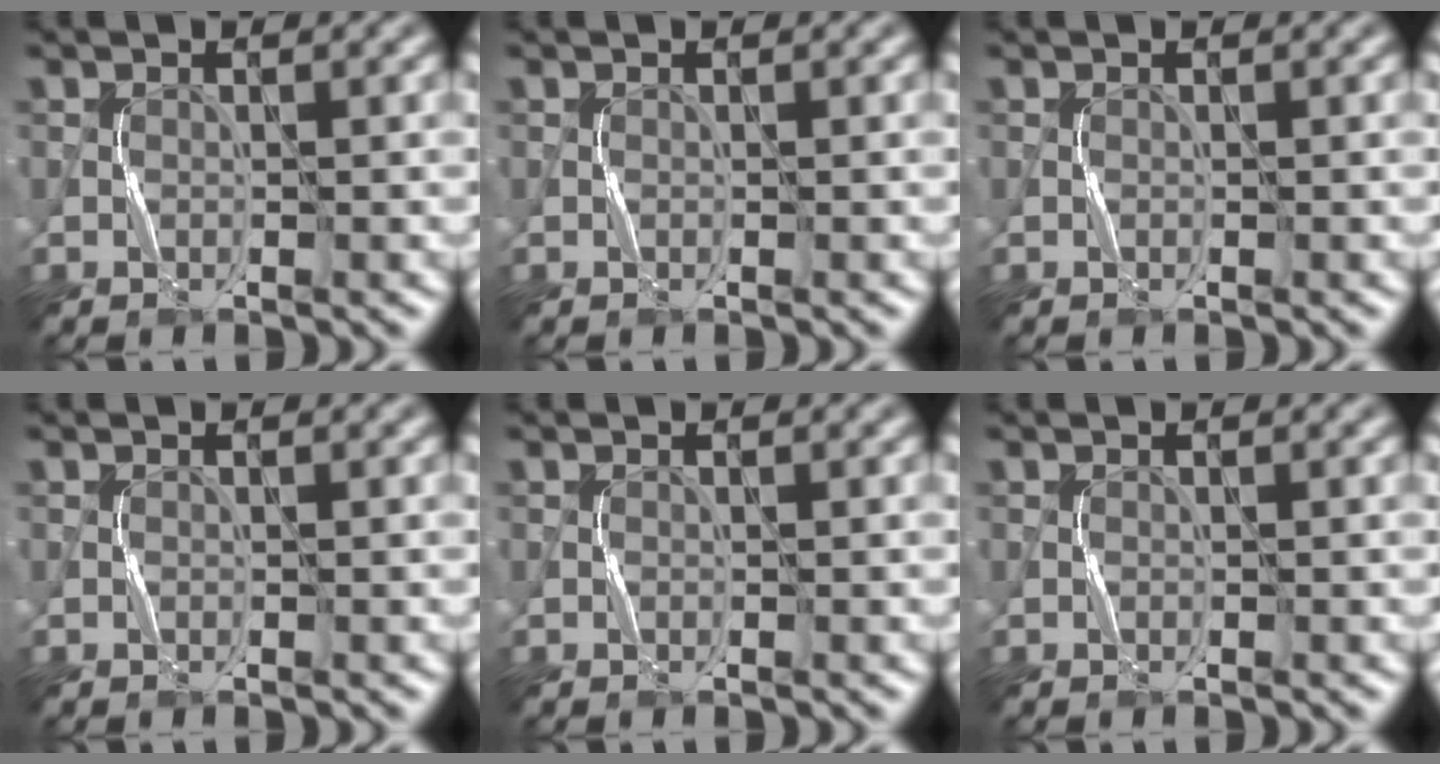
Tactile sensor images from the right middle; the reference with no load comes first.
{"total": 0.0}
{"total": 0.0}
{"total": 0.0}
{"total": 0.0}
{"total": 0.0}